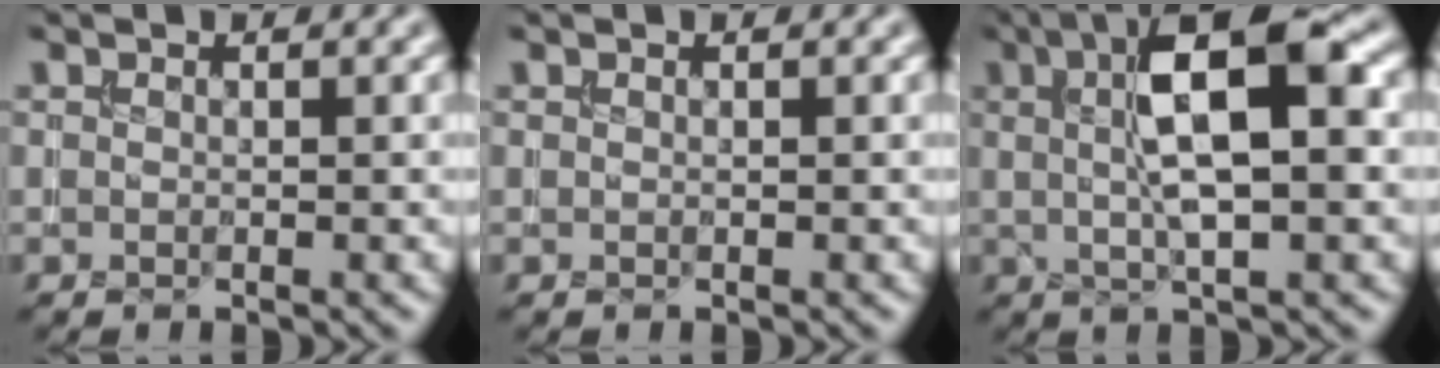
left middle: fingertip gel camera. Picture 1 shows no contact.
{"total": 0.0}
{"total": 9.0, "force": [1.9, 2.4, 8.5], "torque": [-0.134, 0.012, 0.024]}